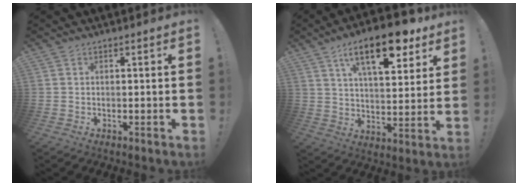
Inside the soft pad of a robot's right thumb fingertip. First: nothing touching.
{"total": 17.3, "force": [9.6, 6.6, 12.8], "torque": [-0.196, -0.041, 0.157]}